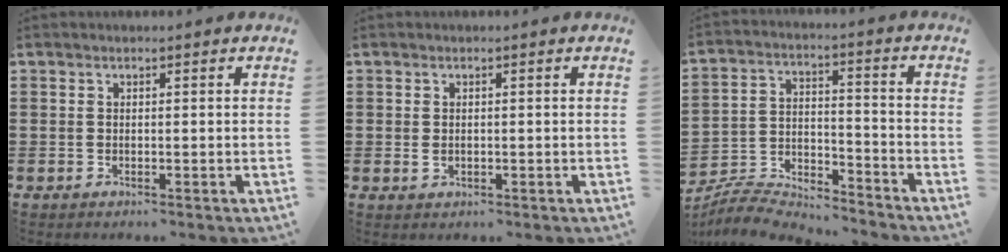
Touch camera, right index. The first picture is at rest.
{"total": 0.9, "force": [0.1, 0.6, 0.7], "torque": [-0.015, 0.003, 0.001]}
{"total": 6.4, "force": [-6.3, 1.2, 0.8], "torque": [-0.027, 0.006, -0.130]}